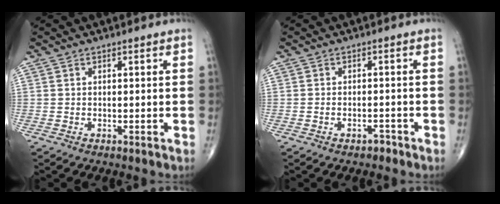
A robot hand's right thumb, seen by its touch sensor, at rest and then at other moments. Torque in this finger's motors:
{"motor_torque": [-0.27, -0.03, -0.13, -0.08, 0.05]}